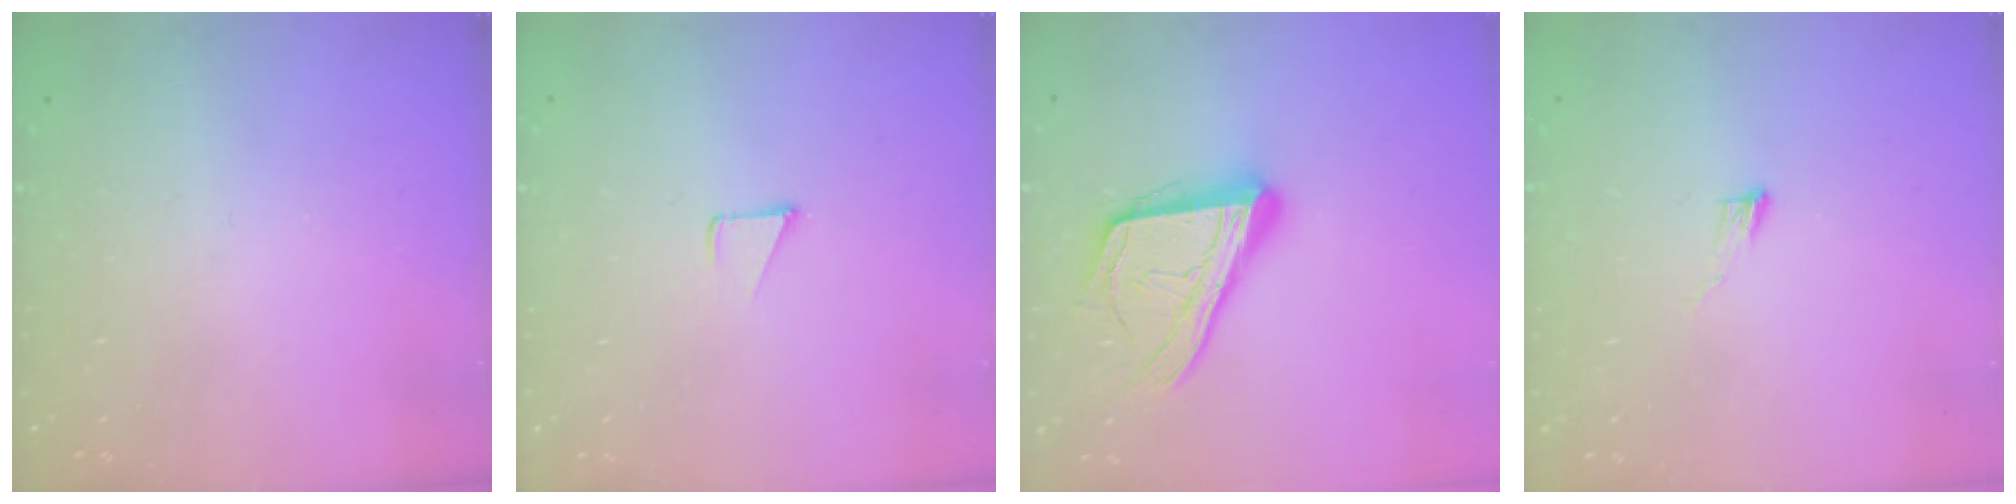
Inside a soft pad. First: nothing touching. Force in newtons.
{"total": 1.8, "press": 1.7, "slide": 0.1}
{"total": 18.8, "press": 18.7, "slide": 2.4}
{"total": 3.8, "press": 3.8, "slide": 0.3}